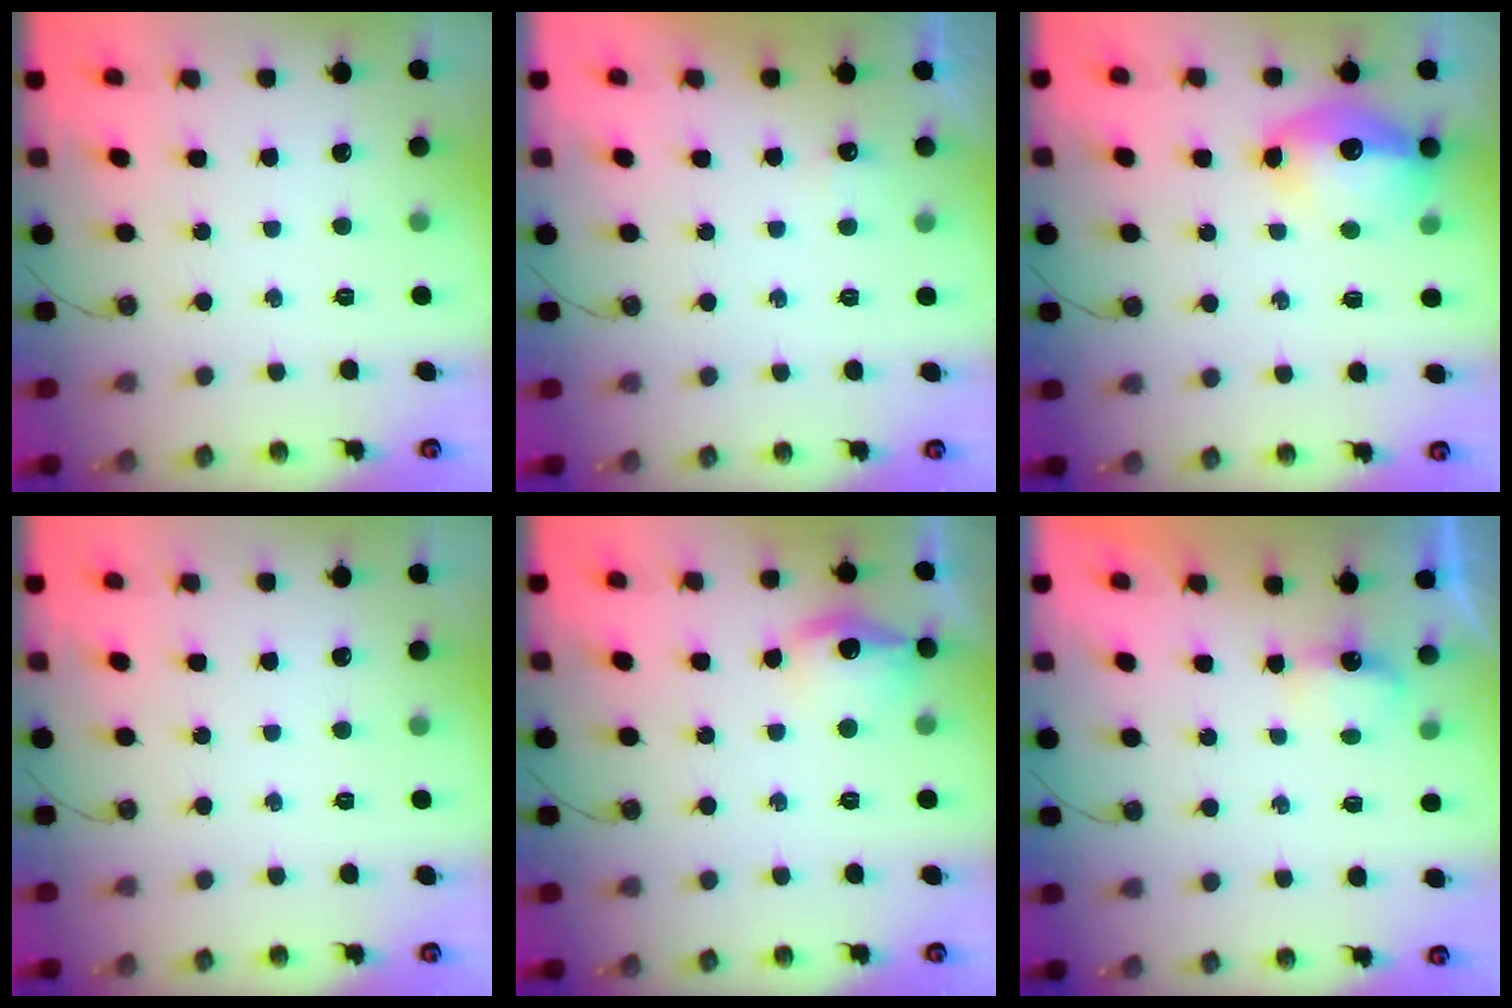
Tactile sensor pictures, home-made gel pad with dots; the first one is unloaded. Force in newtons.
{"total": 3.9, "press": 3.1, "slide": 2.4}
{"total": 13.7, "press": 13.6, "slide": 1.2}
{"total": 0.0}
{"total": 12.1, "press": 12.0, "slide": 0.9}
{"total": 3.4, "press": 3.3, "slide": 0.7}